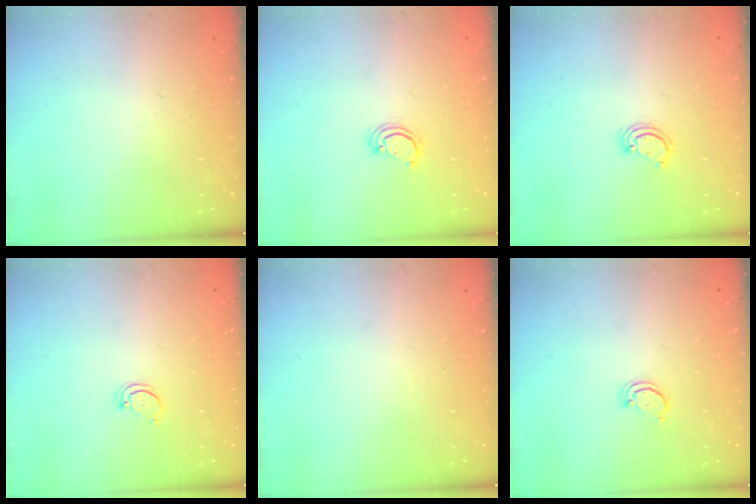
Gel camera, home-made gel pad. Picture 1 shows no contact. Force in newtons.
{"total": 2.1, "press": 2.1, "slide": 0.1}
{"total": 2.6, "press": 2.6, "slide": 0.3}
{"total": 2.5, "press": 2.5, "slide": 0.2}
{"total": 0.0}
{"total": 2.1, "press": 2.1, "slide": 0.2}